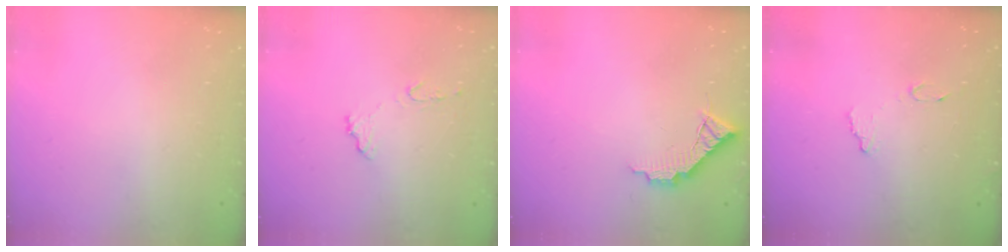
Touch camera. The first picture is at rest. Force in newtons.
{"total": 9.2, "press": 9.2, "slide": 0.5}
{"total": 8.7, "press": 8.7, "slide": 0.5}
{"total": 8.3, "press": 8.3, "slide": 0.4}